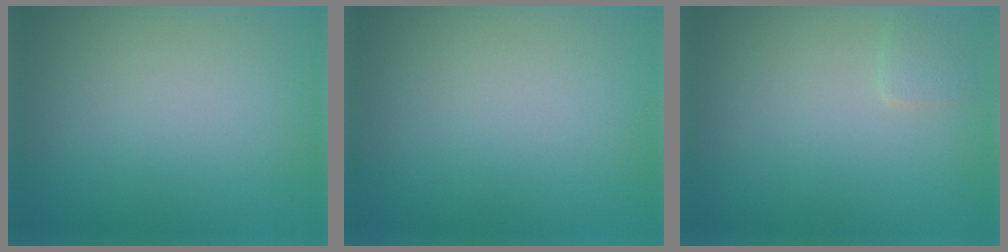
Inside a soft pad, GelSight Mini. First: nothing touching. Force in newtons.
{"total": 0.0}
{"total": 0.9, "press": 0.9, "slide": 0.1}